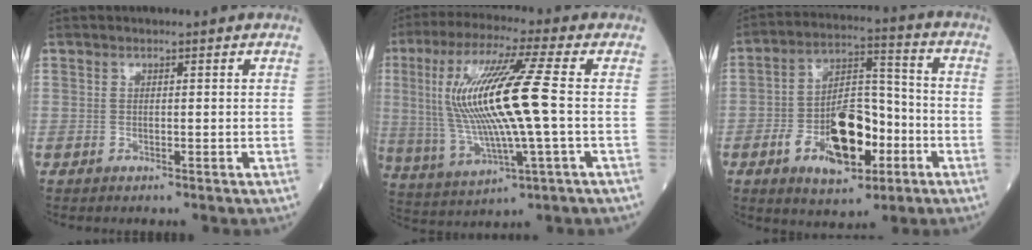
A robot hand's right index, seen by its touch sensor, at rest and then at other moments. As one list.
[{"total": 16.5, "force": [0.8, 0.8, 16.5], "torque": [-0.350, 0.009, 0.015]}, {"total": 13.8, "force": [-5.1, 5.9, 11.4], "torque": [-0.203, 0.009, -0.081]}]